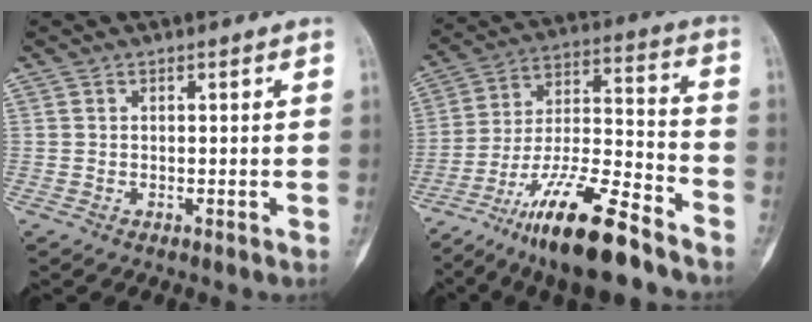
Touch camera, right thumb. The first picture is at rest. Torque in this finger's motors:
{"motor_torque": [3.20, 0.97, 1.35, -1.42, 0.45]}